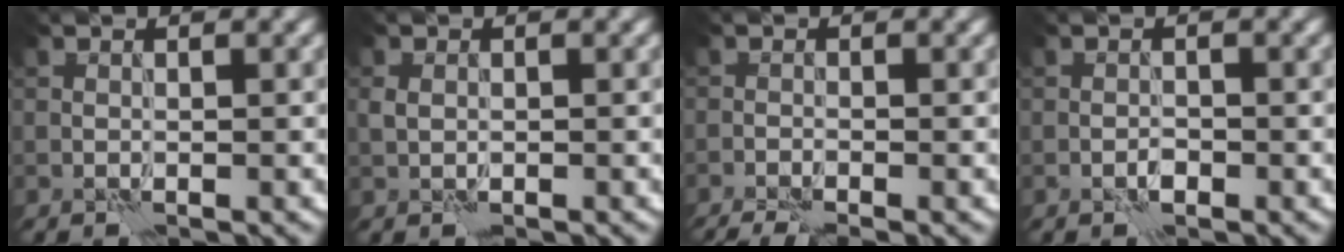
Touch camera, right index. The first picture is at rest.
{"total": 1.1, "force": [0.1, 0.8, 0.7], "torque": [-0.014, 0.001, 0.001]}
{"total": 3.0, "force": [-2.3, 0.4, 1.9], "torque": [-0.044, -0.006, -0.041]}
{"total": 0.9, "force": [-0.5, 0.4, 0.6], "torque": [-0.009, 0.003, -0.011]}